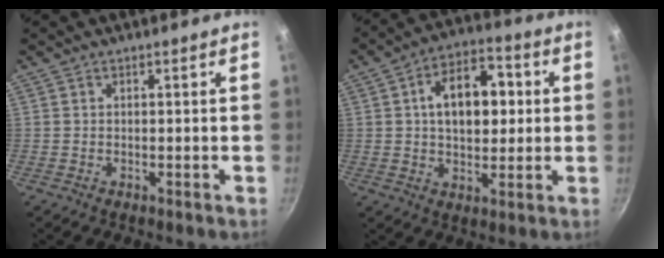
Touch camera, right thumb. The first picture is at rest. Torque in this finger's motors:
{"motor_torque": [-1.10, 1.36, 0.89, 0.27, 0.08]}